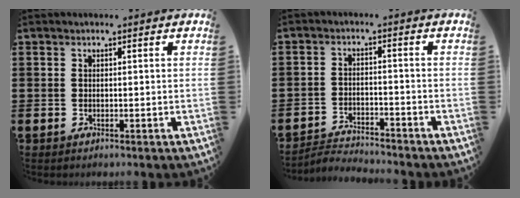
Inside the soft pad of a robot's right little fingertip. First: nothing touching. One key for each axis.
{"total": 2.9, "fx": -2.9, "fy": 0.1, "fz": 0.0, "tx": -0.006, "ty": 0.004, "tz": -0.063}